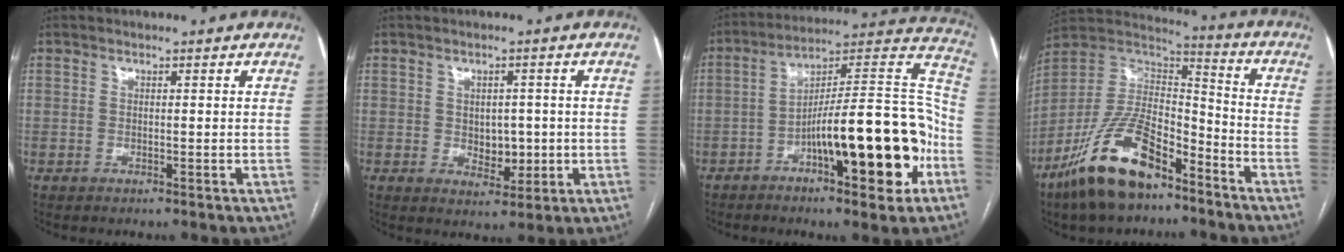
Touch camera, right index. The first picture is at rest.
{"total": 4.3, "force": [-0.3, 2.9, 3.2], "torque": [-0.036, 0.002, 0.006]}
{"total": 20.7, "force": [-7.6, 4.0, 18.9], "torque": [-0.251, 0.033, -0.103]}
{"total": 17.6, "force": [-11.6, 6.4, 11.7], "torque": [-0.233, 0.012, -0.212]}